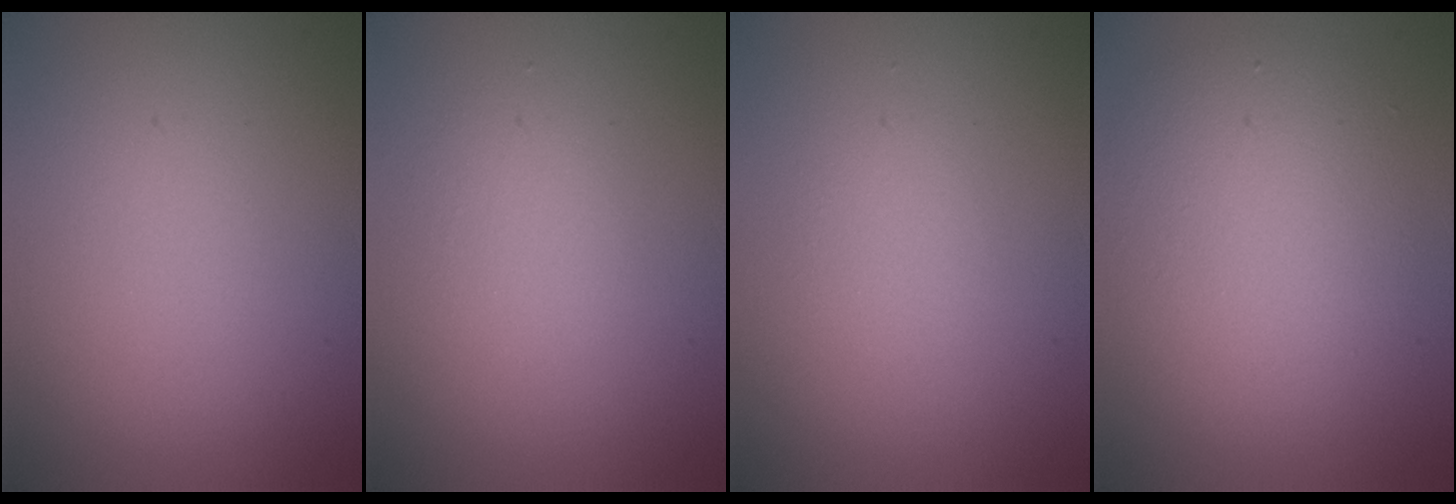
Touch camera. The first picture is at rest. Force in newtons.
{"total": 1.5, "press": 1.5, "slide": 0.1}
{"total": 1.0, "press": 1.0, "slide": 0.0}
{"total": 5.2, "press": 5.2, "slide": 0.1}